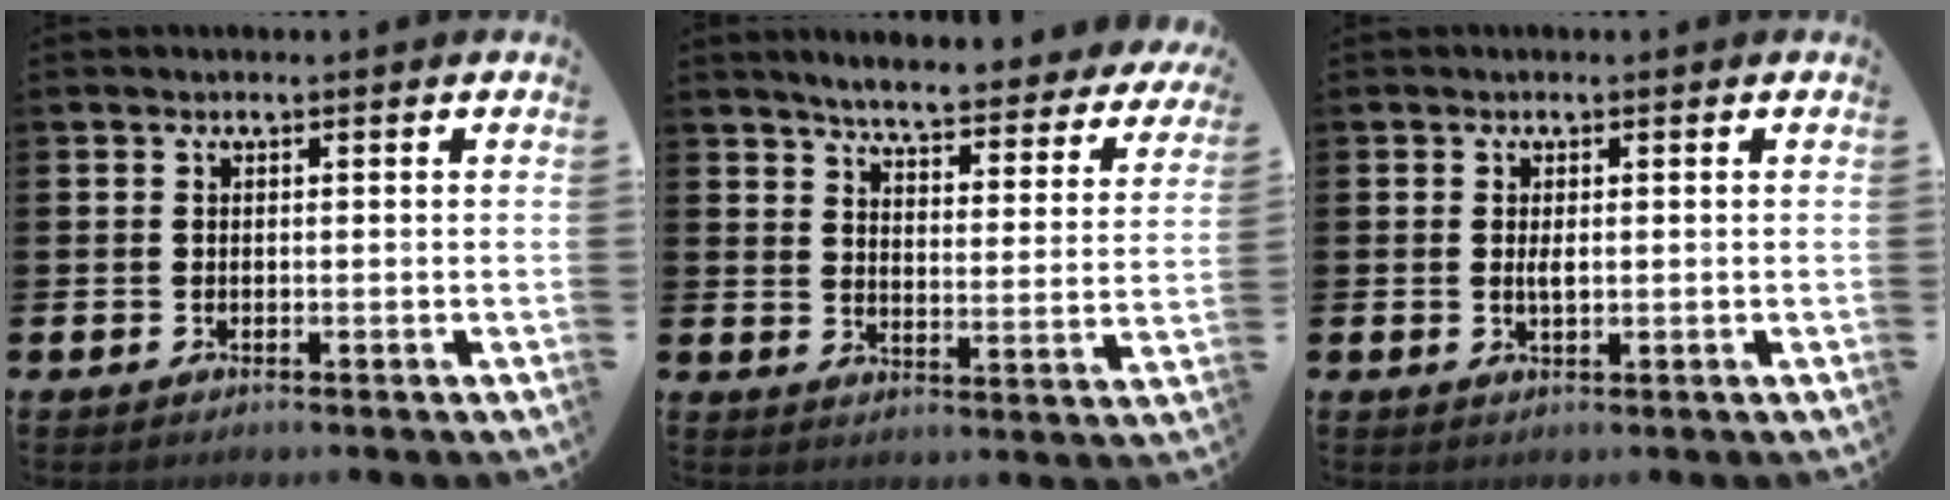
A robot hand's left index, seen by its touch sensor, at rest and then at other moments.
{"total": 5.2, "force": [5.0, 0.2, 1.4], "torque": [-0.043, -0.047, 0.077]}
{"total": 1.4, "force": [0.2, 0.5, 1.3], "torque": [-0.020, 0.001, 0.001]}